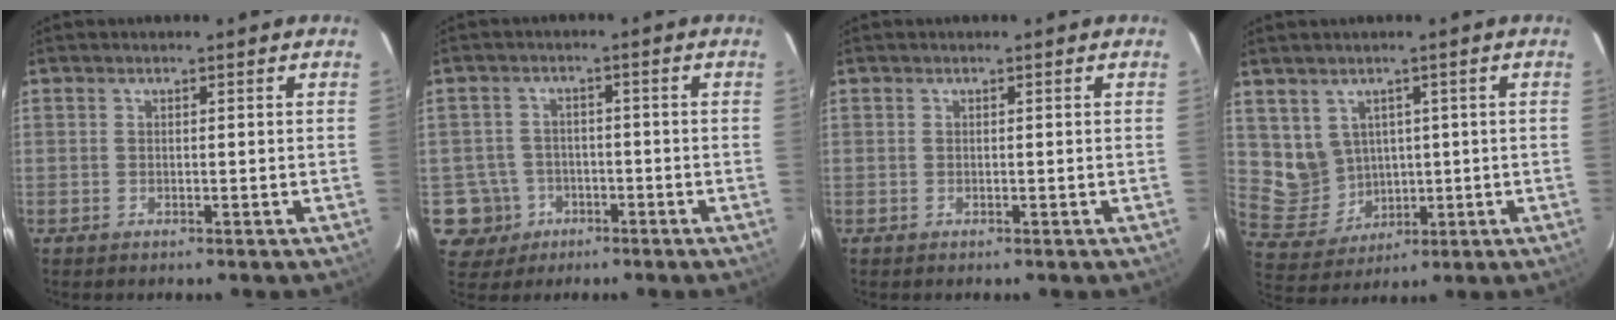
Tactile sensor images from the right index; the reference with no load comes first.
{"total": 6.7, "force": [-2.5, 6.2, 0.4], "torque": [-0.027, 0.025, -0.035]}
{"total": 0.0}
{"total": 7.8, "force": [2.1, 7.3, 1.6], "torque": [-0.046, 0.005, 0.065]}